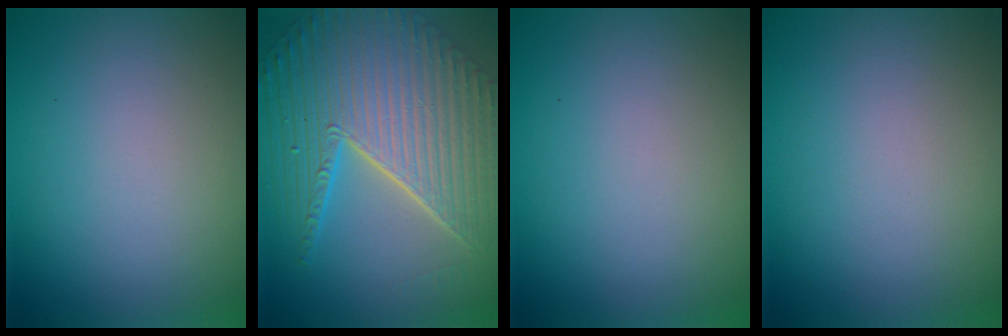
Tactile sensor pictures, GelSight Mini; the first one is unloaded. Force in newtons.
{"total": 11.2, "press": 7.3, "slide": 8.4}
{"total": 0.0}
{"total": 0.0}